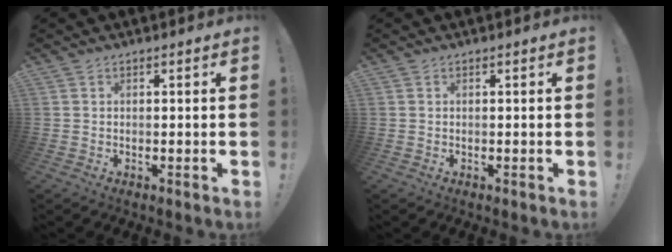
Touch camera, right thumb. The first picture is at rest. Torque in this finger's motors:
{"motor_torque": [0.01, 0.01, 0.01, 0.01, 0.00]}